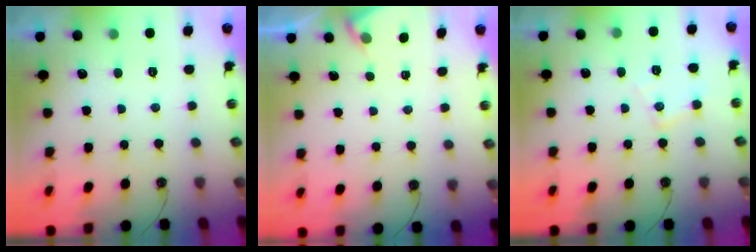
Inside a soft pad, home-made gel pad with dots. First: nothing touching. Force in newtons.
{"total": 3.0, "press": 2.9, "slide": 0.4}
{"total": 6.8, "press": 6.8, "slide": 0.5}